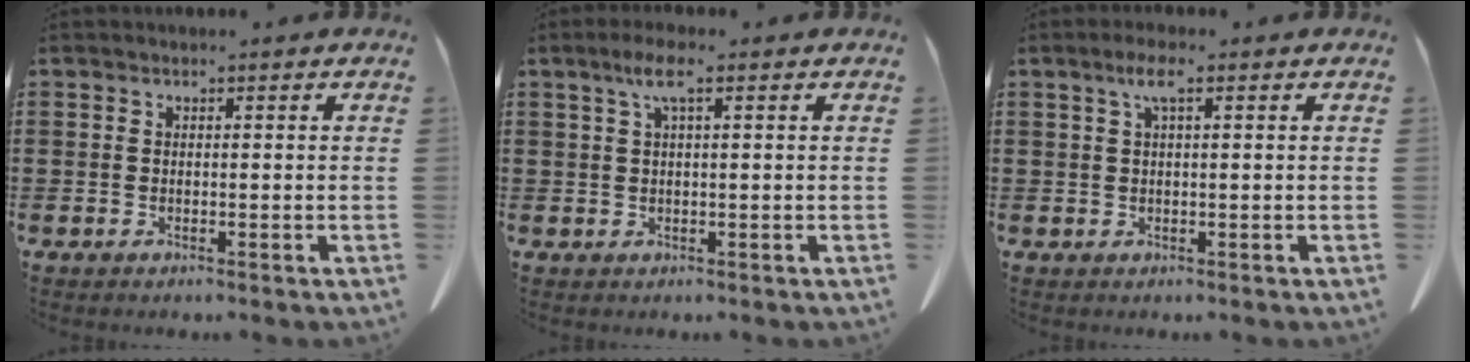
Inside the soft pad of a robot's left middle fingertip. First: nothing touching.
{"total": 3.5, "force": [1.4, 0.6, 3.2], "torque": [-0.066, 0.006, 0.022]}
{"total": 2.9, "force": [1.1, 0.6, 2.6], "torque": [-0.054, 0.007, 0.017]}